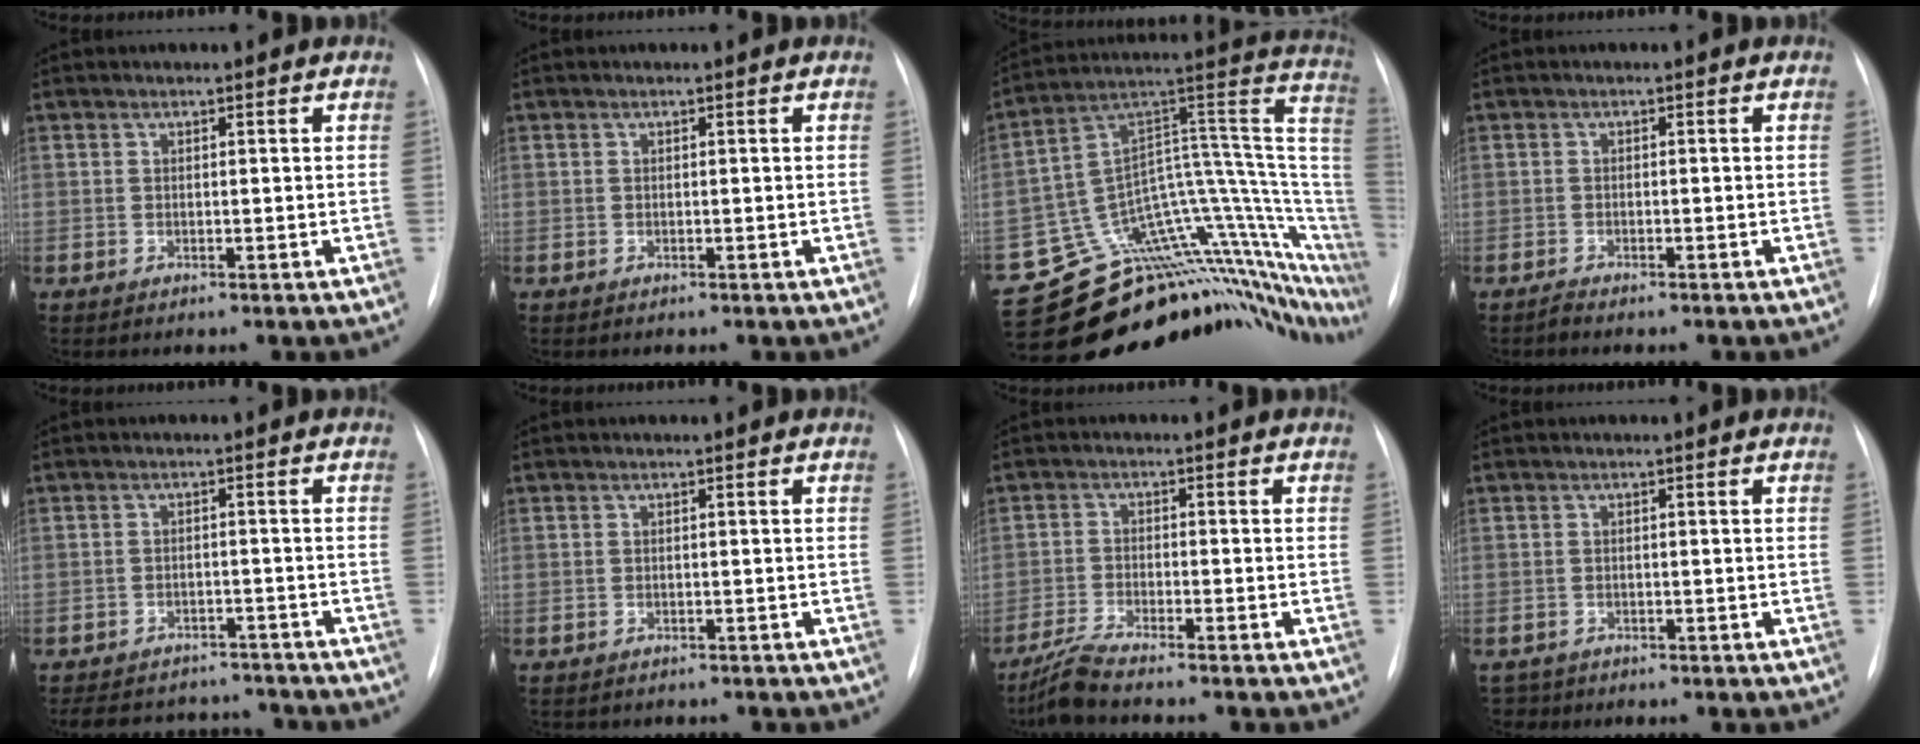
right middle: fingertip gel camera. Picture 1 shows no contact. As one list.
[{"total": 0.0}, {"total": 24.0, "force": [-19.8, 8.1, 10.9], "torque": [-0.062, 0.099, -0.261]}, {"total": 1.4, "force": [-1.3, 0.2, 0.6], "torque": [-0.015, -0.002, -0.018]}, {"total": 12.9, "force": [-11.7, 4.7, 3.0], "torque": [-0.056, 0.017, -0.148]}, {"total": 3.3, "force": [-2.9, 1.4, 0.8], "torque": [-0.012, -0.002, -0.032]}, {"total": 4.9, "force": [-4.4, -0.5, 2.0], "torque": [-0.049, -0.018, -0.089]}, {"total": 1.9, "force": [-1.5, 1.0, -0.5], "torque": [0.006, 0.000, -0.024]}]